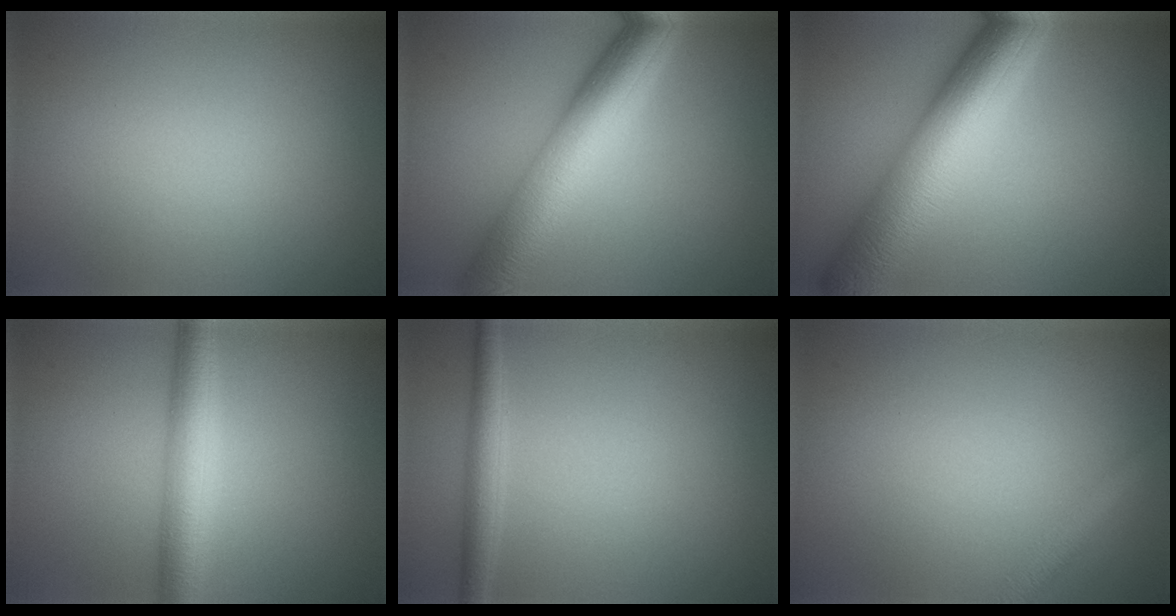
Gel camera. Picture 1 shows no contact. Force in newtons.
{"total": 9.6, "press": 9.6, "slide": 0.2}
{"total": 10.8, "press": 10.8, "slide": 0.2}
{"total": 4.8, "press": 4.8, "slide": 0.1}
{"total": 2.2, "press": 2.2, "slide": 0.0}
{"total": 2.0, "press": 2.0, "slide": 0.1}